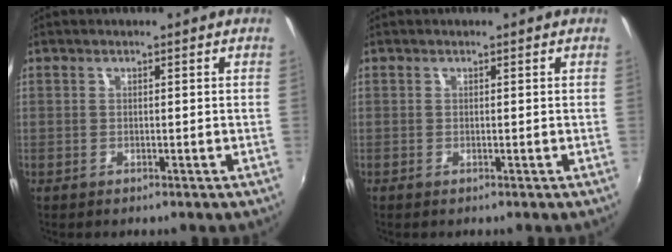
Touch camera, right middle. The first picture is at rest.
{"total": 0.0}